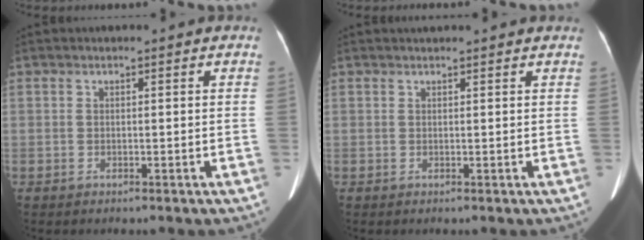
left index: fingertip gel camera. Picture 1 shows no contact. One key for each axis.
{"total": 3.6, "fx": 3.4, "fy": 0.2, "fz": 1.2, "tx": -0.015, "ty": 0.027, "tz": 0.040}